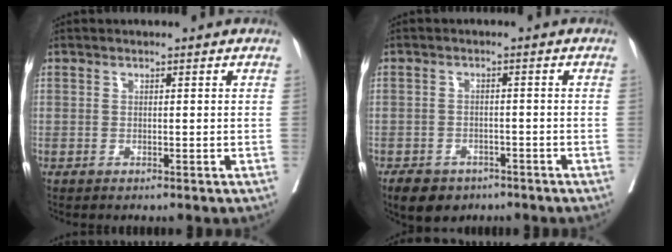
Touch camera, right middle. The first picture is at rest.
{"total": 5.8, "force": [-4.2, 3.4, 2.0], "torque": [-0.029, 0.000, -0.061]}